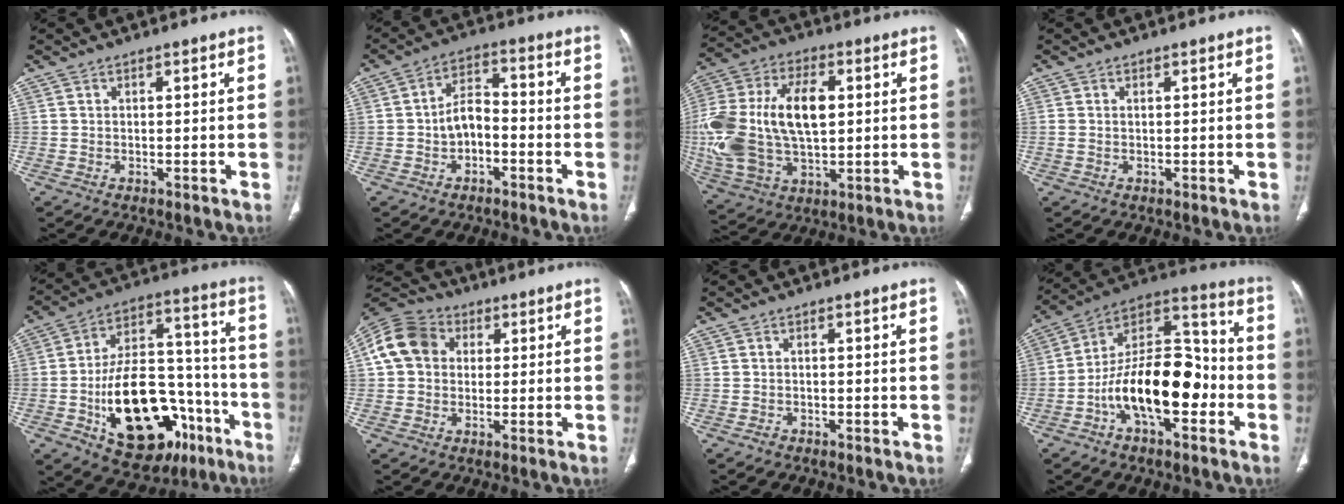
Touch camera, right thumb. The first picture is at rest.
{"total": 6.3, "force": [-1.9, 4.2, 4.3], "torque": [-0.061, 0.037, -0.041]}
{"total": 24.4, "force": [1.8, 14.1, 19.8], "torque": [-0.434, 0.008, 0.038]}
{"total": 0.9, "force": [0.1, 0.6, 0.7], "torque": [-0.027, 0.009, 0.007]}
{"total": 27.4, "force": [-10.4, 15.6, 20.0], "torque": [-0.310, 0.058, -0.146]}
{"total": 10.9, "force": [2.1, 9.1, 5.8], "torque": [-0.101, 0.021, 0.027]}
{"total": 0.7, "force": [-0.5, 0.4, 0.2], "torque": [-0.005, 0.002, -0.012]}
{"total": 20.0, "force": [-5.5, 10.1, 16.3], "torque": [-0.245, 0.062, -0.094]}